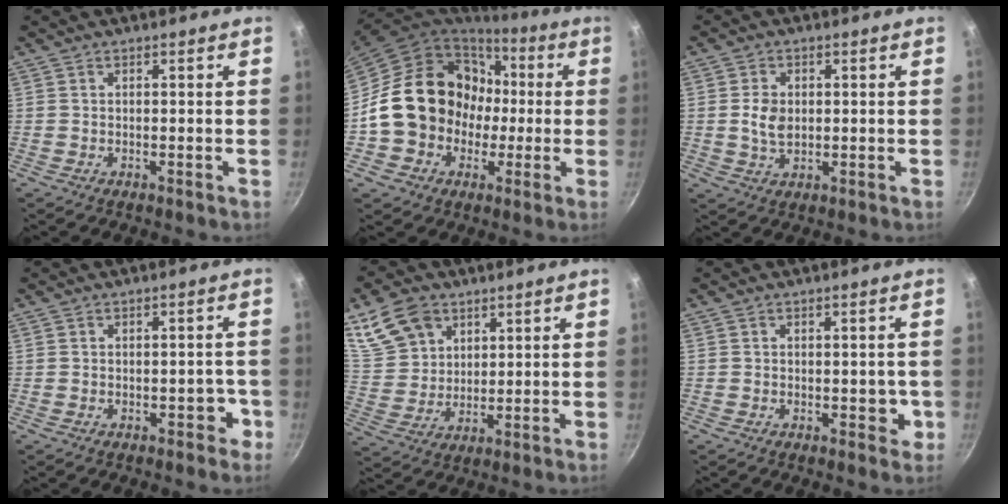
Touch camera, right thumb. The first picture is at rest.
{"total": 18.5, "force": [-0.2, 16.1, 9.1], "torque": [-0.116, 0.045, 0.005]}
{"total": 4.9, "force": [0.4, 3.5, 3.5], "torque": [-0.057, -0.004, 0.007]}
{"total": 3.2, "force": [-1.3, 2.1, 2.0], "torque": [0.007, 0.021, -0.015]}
{"total": 11.7, "force": [6.3, 8.4, 5.2], "torque": [-0.078, -0.020, 0.132]}
{"total": 3.2, "force": [-0.5, 2.1, 2.5], "torque": [-0.004, 0.004, -0.010]}